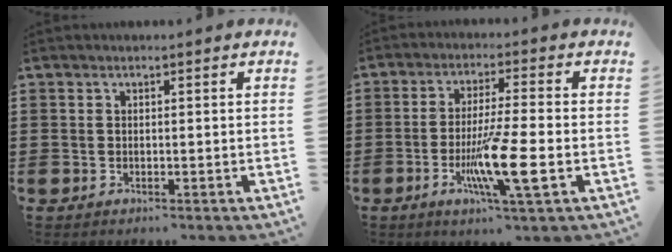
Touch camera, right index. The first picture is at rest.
{"total": 10.5, "force": [-3.2, 1.0, 10.0], "torque": [-0.186, -0.016, -0.056]}